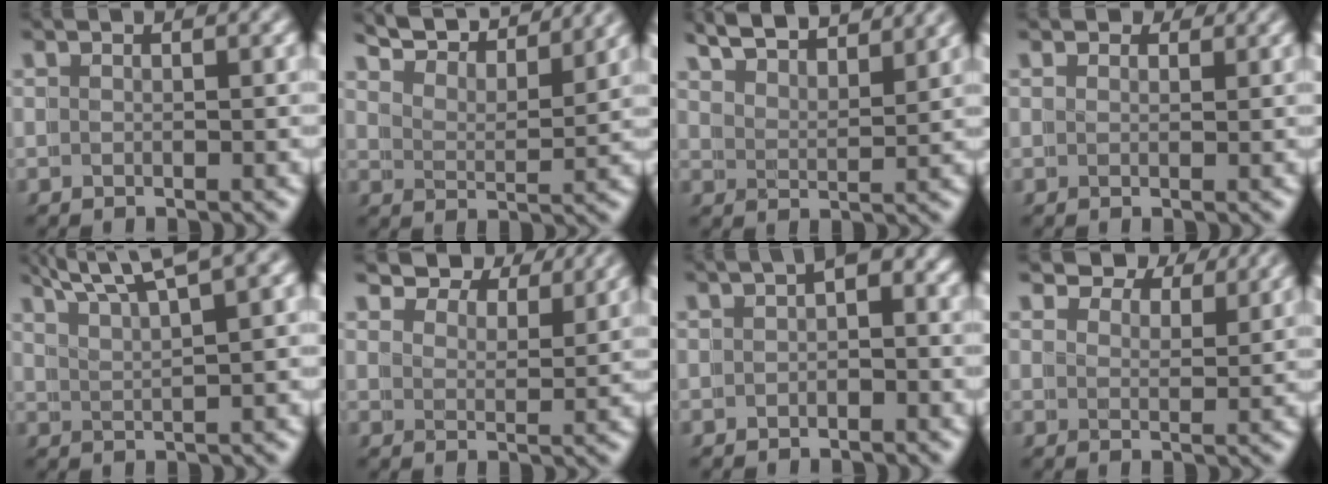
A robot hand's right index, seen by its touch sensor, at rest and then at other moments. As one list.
[{"total": 7.5, "force": [7.2, 0.5, 1.9], "torque": [-0.039, 0.019, 0.109]}, {"total": 5.4, "force": [5.3, 0.0, 1.1], "torque": [-0.023, 0.005, 0.085]}, {"total": 1.0, "force": [1.0, -0.1, -0.2], "torque": [-0.001, -0.004, 0.017]}, {"total": 5.1, "force": [4.4, -0.1, 2.4], "torque": [-0.035, 0.016, 0.072]}, {"total": 5.9, "force": [5.8, 0.4, 1.2], "torque": [-0.011, 0.012, 0.088]}, {"total": 2.4, "force": [0.2, 1.5, 1.8], "torque": [-0.015, 0.009, -0.006]}, {"total": 4.8, "force": [4.8, 0.1, 0.8], "torque": [-0.004, 0.004, 0.074]}]